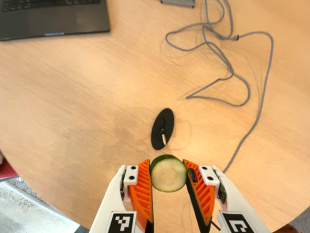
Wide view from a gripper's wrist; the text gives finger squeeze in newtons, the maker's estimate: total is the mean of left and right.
{"total": 11.4, "left": 11.1, "right": 11.7}